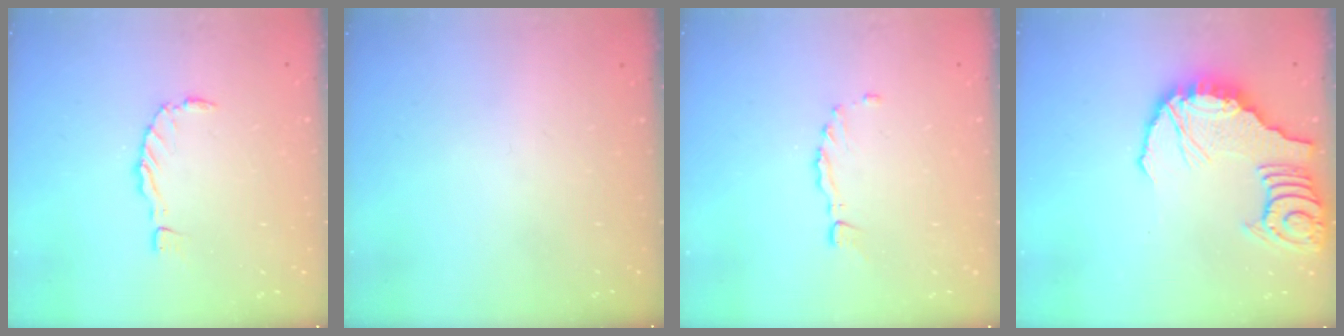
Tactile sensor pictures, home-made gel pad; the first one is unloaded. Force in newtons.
{"total": 0.0}
{"total": 1.7, "press": 1.7, "slide": 0.2}
{"total": 15.5, "press": 15.3, "slide": 1.8}